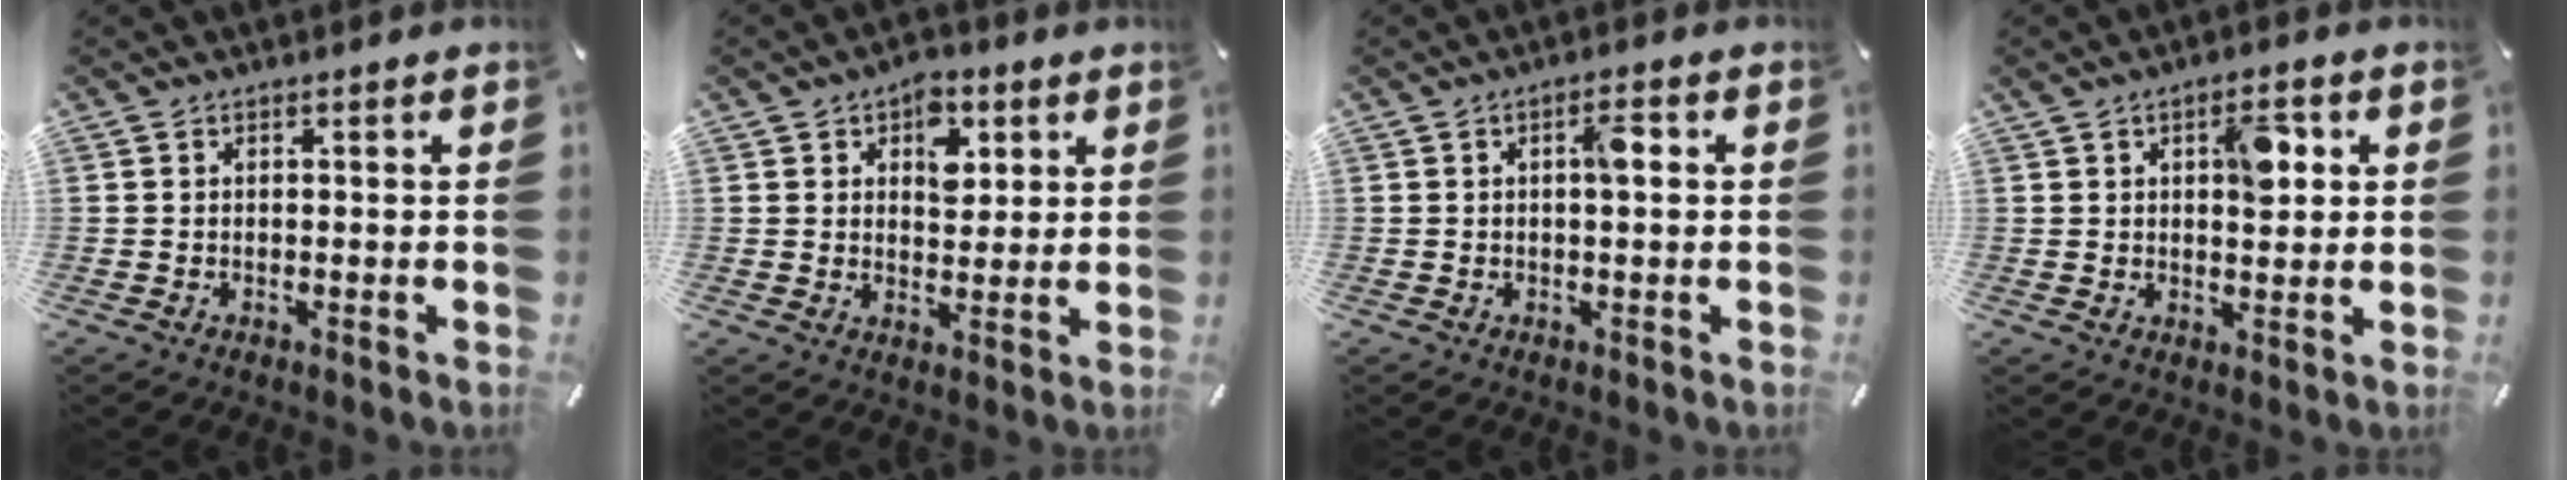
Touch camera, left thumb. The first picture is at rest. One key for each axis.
{"total": 6.9, "fx": 3.0, "fy": 4.9, "fz": 3.8, "tx": -0.032, "ty": -0.008, "tz": 0.043}
{"total": 4.4, "fx": 0.8, "fy": 1.5, "fz": 4.0, "tx": -0.065, "ty": 0.004, "tz": 0.006}
{"total": 8.3, "fx": 2.4, "fy": 4.5, "fz": 6.6, "tx": -0.078, "ty": -0.010, "tz": 0.030}